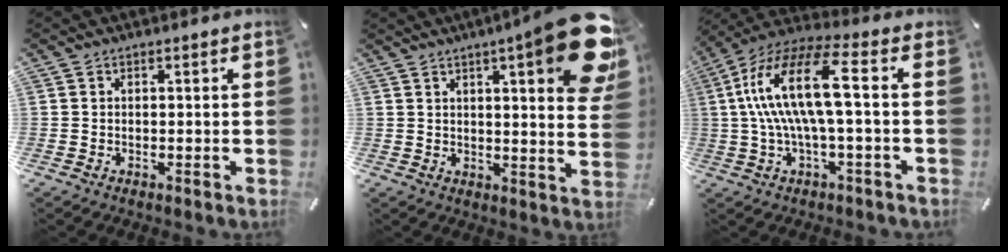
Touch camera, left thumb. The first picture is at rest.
{"total": 16.6, "force": [8.5, 3.5, 13.8], "torque": [-0.195, -0.049, 0.132]}
{"total": 16.2, "force": [1.6, 3.8, 15.6], "torque": [-0.329, -0.005, 0.012]}